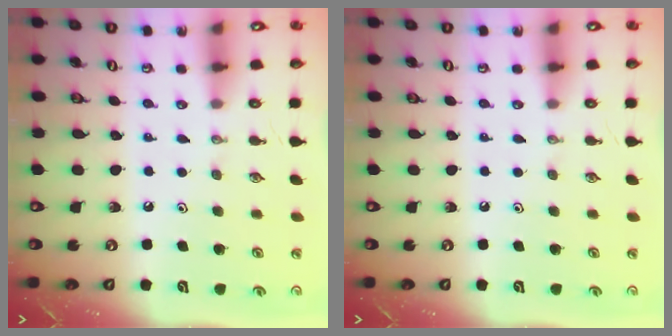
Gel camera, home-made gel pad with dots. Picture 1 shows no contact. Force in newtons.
{"total": 0.0}